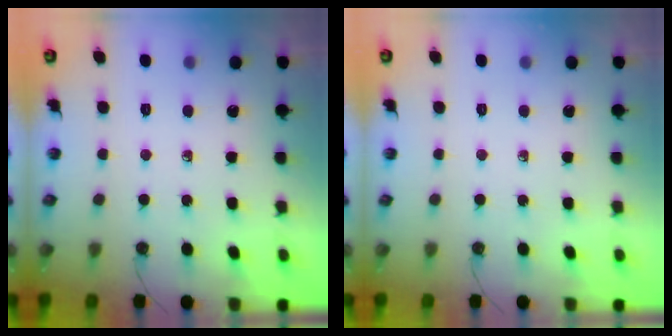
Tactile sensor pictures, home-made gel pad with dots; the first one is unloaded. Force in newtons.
{"total": 0.0}